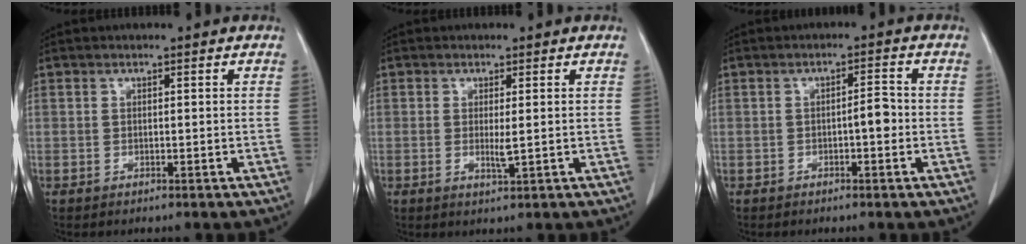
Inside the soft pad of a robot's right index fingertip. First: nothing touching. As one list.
[{"total": 2.1, "force": [0.0, 0.1, 2.1], "torque": [-0.041, -0.006, 0.002]}, {"total": 2.7, "force": [-0.6, 0.6, 2.5], "torque": [-0.034, 0.006, -0.011]}]